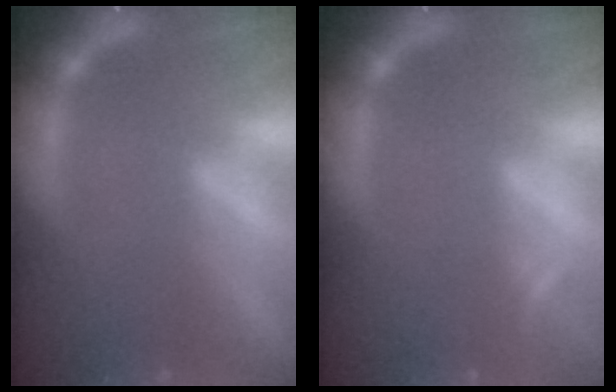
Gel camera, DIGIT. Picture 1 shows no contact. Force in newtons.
{"total": 0.9}